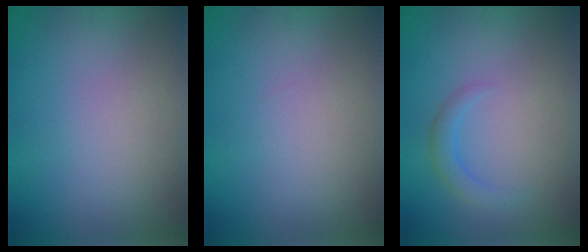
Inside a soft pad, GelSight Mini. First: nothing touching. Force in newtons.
{"total": 0.0}
{"total": 1.6, "press": 1.6, "slide": 0.0}